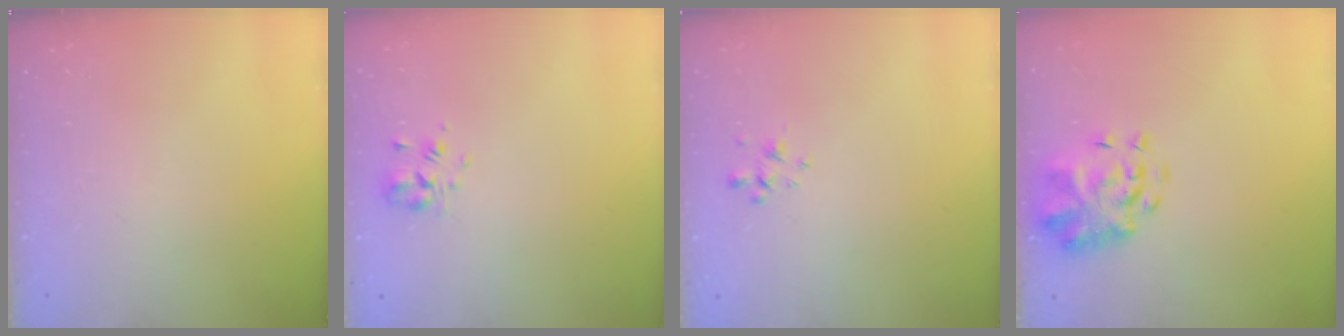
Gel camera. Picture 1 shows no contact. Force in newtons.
{"total": 2.3, "press": 2.1, "slide": 1.0}
{"total": 1.4, "press": 1.3, "slide": 0.6}
{"total": 3.8, "press": 3.5, "slide": 1.4}